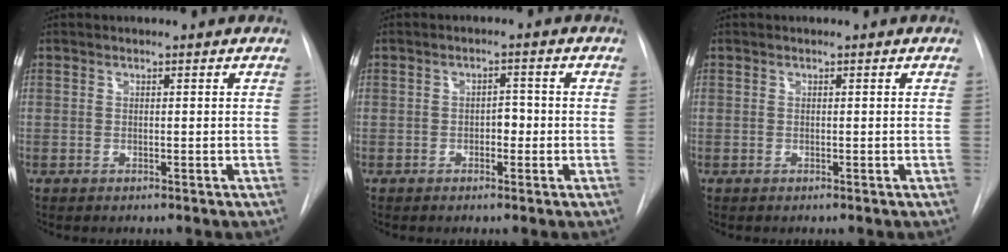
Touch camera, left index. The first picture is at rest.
{"total": 2.0, "force": [-0.9, 1.1, 1.4], "torque": [-0.013, 0.002, -0.014]}
{"total": 0.0}